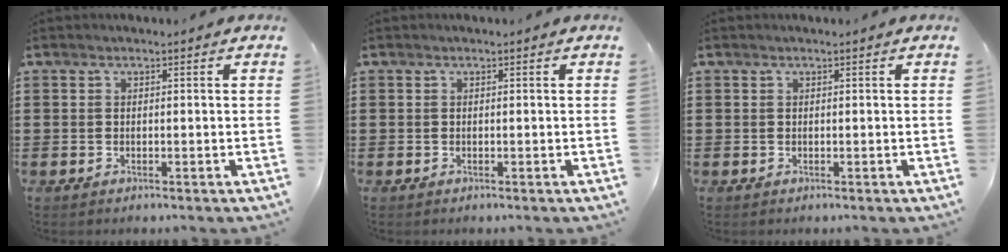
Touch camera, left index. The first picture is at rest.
{"total": 0.0}
{"total": 0.0}